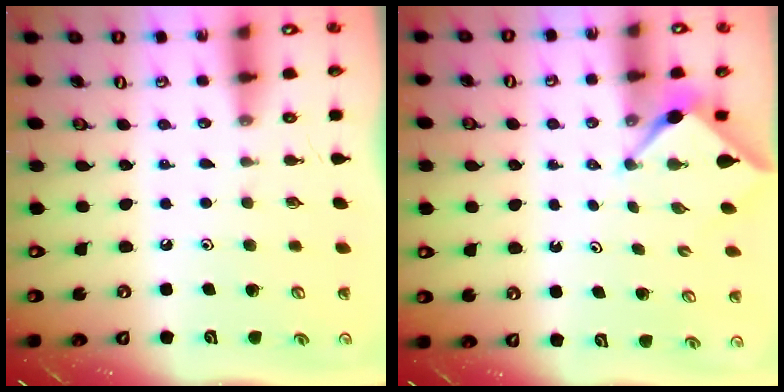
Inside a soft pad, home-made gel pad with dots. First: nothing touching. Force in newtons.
{"total": 3.1, "press": 3.1, "slide": 0.4}